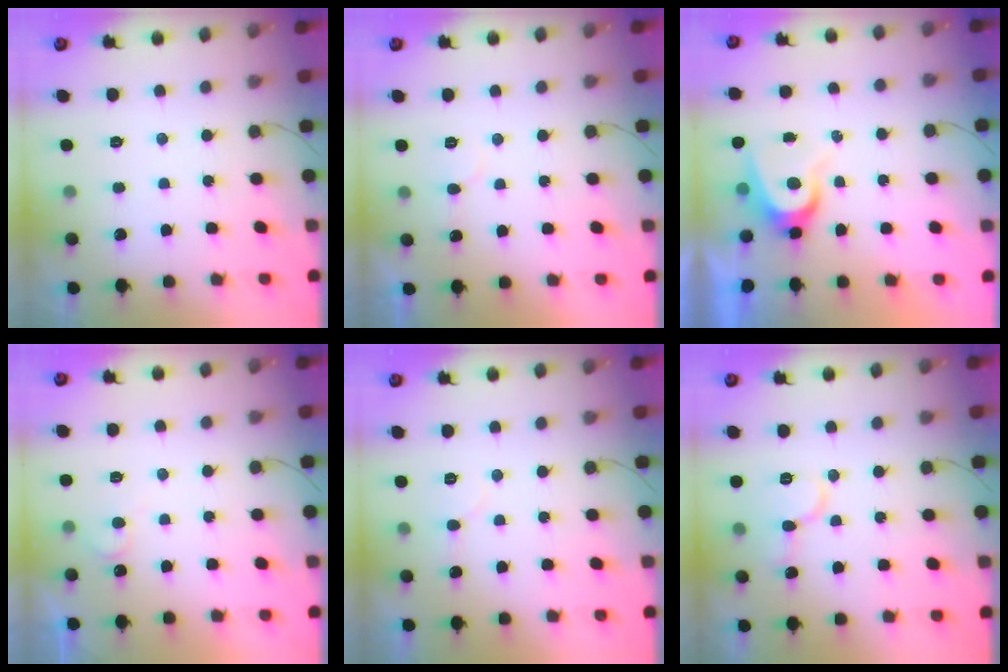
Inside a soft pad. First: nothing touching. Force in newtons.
{"total": 4.4, "press": 4.4, "slide": 0.5}
{"total": 6.1, "press": 6.1, "slide": 0.5}
{"total": 4.2, "press": 4.2, "slide": 0.4}
{"total": 5.1, "press": 5.0, "slide": 0.5}
{"total": 9.1, "press": 9.0, "slide": 1.2}